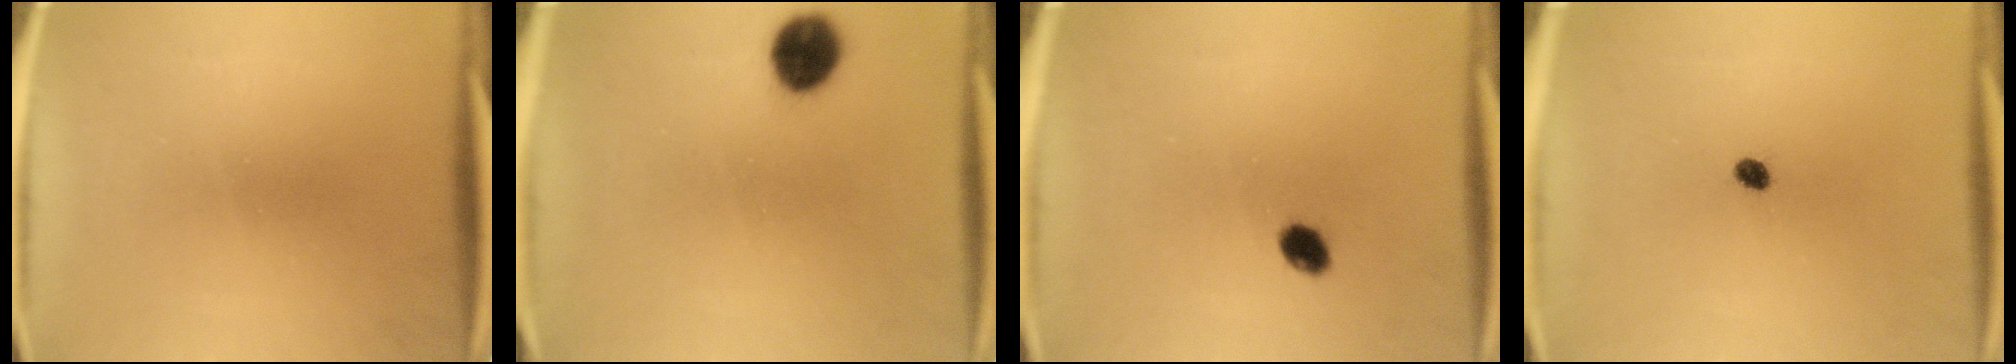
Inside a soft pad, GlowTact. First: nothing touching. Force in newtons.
{"total": 8.3}
{"total": 3.1}
{"total": 1.7}